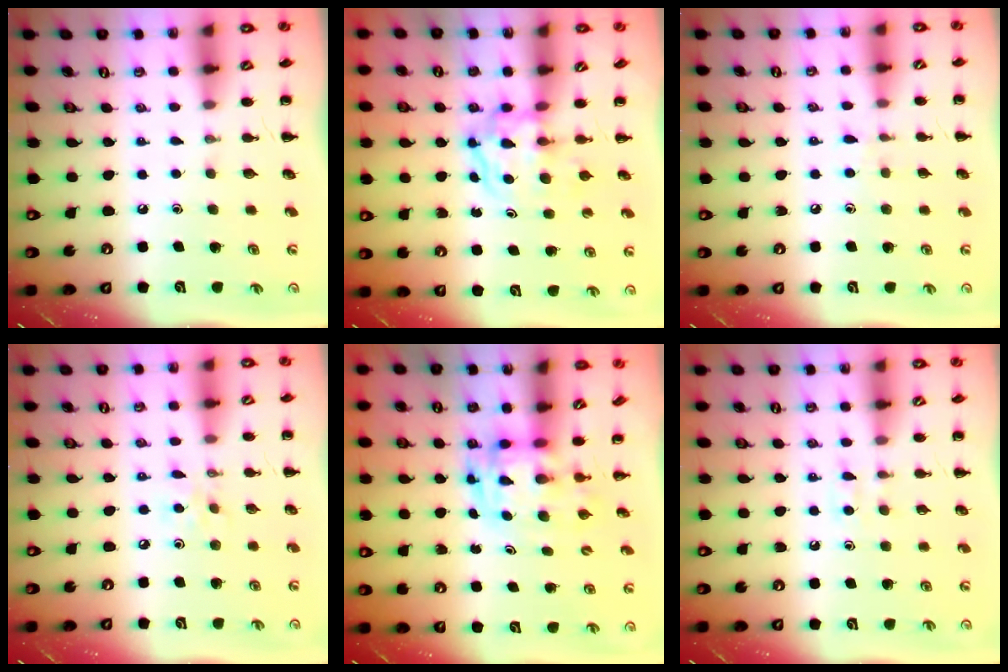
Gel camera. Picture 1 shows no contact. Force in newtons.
{"total": 3.9, "press": 3.8, "slide": 0.5}
{"total": 5.8, "press": 5.4, "slide": 2.2}
{"total": 3.5, "press": 3.3, "slide": 1.1}
{"total": 2.9, "press": 2.9, "slide": 0.6}
{"total": 4.5, "press": 4.3, "slide": 1.6}